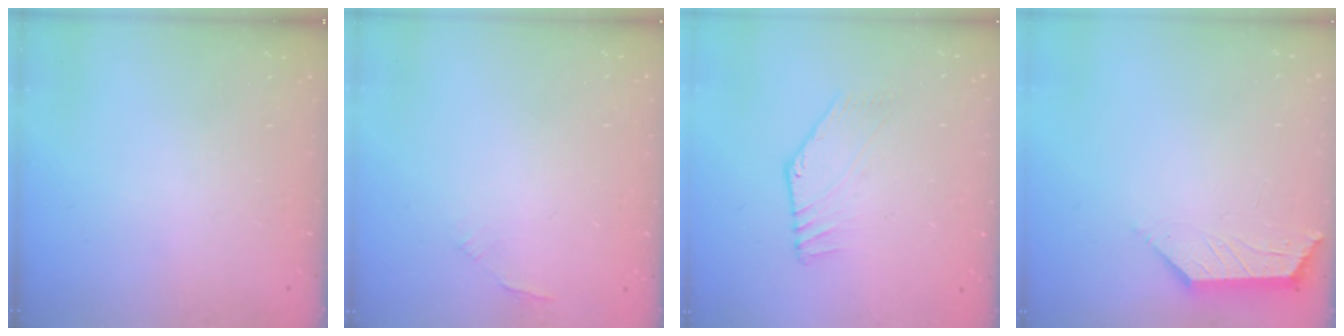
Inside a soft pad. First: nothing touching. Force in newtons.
{"total": 1.4, "press": 1.3, "slide": 0.5}
{"total": 2.7, "press": 2.7, "slide": 0.2}
{"total": 2.1, "press": 2.0, "slide": 0.5}